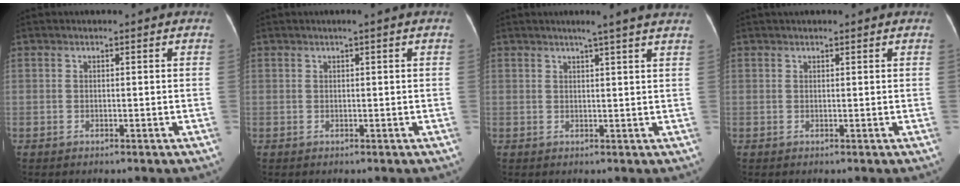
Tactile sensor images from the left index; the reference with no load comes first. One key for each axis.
{"total": 0.6, "fx": 0.2, "fy": -0.2, "fz": 0.6, "tx": -0.016, "ty": 0.000, "tz": 0.010}
{"total": 5.8, "fx": 4.6, "fy": -0.9, "fz": 3.3, "tx": -0.045, "ty": 0.010, "tz": 0.050}
{"total": 2.5, "fx": 2.2, "fy": 0.5, "fz": 1.2, "tx": -0.011, "ty": 0.031, "tz": 0.030}